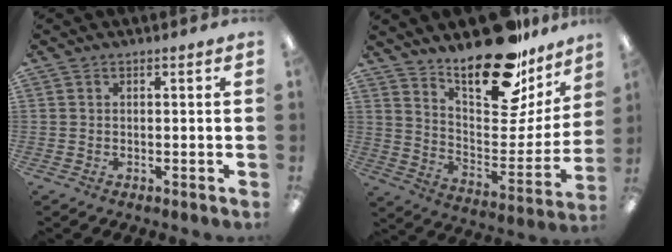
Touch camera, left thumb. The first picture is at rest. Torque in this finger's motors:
{"motor_torque": [0.47, 0.48, 0.77, -1.69, 0.09]}